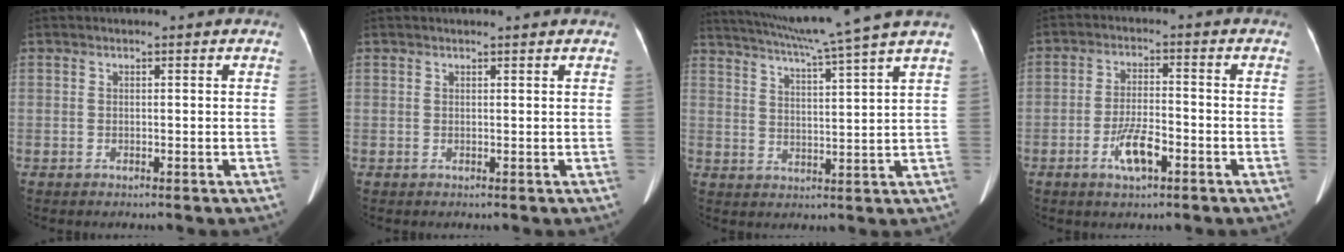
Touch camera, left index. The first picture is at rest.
{"total": 1.9, "force": [1.8, 0.0, 0.8], "torque": [-0.011, 0.014, 0.019]}
{"total": 13.5, "force": [11.4, -2.8, 6.7], "torque": [-0.119, -0.013, 0.166]}
{"total": 5.7, "force": [-2.8, 1.6, 4.7], "torque": [-0.096, 0.000, -0.051]}